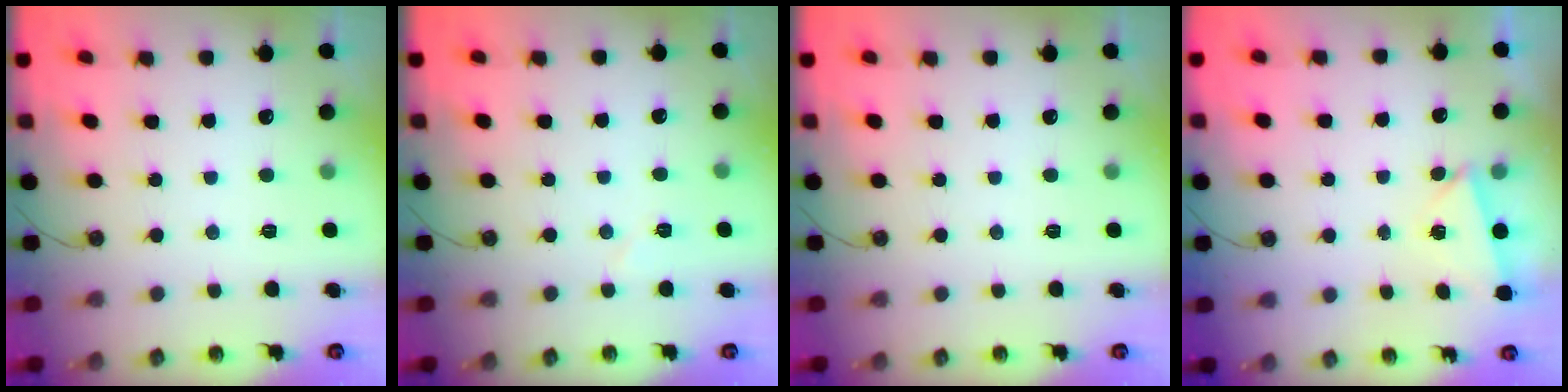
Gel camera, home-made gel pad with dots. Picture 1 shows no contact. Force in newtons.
{"total": 3.4, "press": 2.9, "slide": 1.8}
{"total": 0.0}
{"total": 2.2, "press": 1.2, "slide": 1.8}